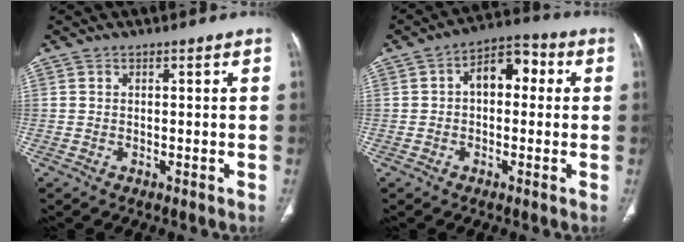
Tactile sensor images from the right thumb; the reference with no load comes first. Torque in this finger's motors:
{"motor_torque": [0.66, 1.97, 0.85, -0.18, 0.06]}